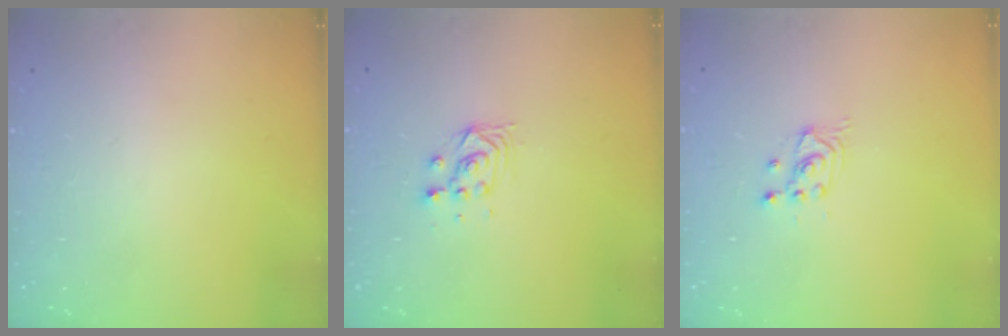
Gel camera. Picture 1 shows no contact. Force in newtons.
{"total": 3.5, "press": 3.5, "slide": 0.0}
{"total": 2.7, "press": 2.7, "slide": 0.2}